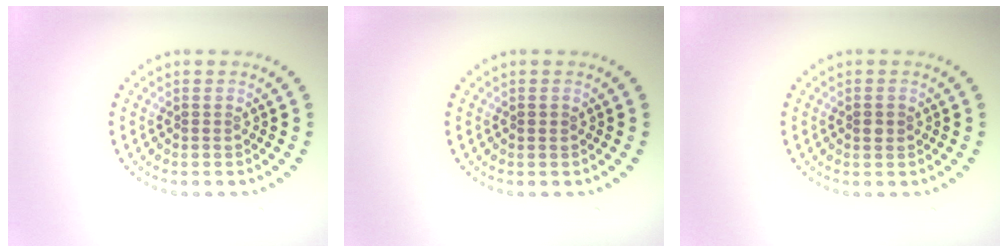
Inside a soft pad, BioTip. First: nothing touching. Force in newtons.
{"total": 0.8, "press": 0.7, "slide": 0.1}
{"total": 1.3, "press": 1.3, "slide": 0.1}